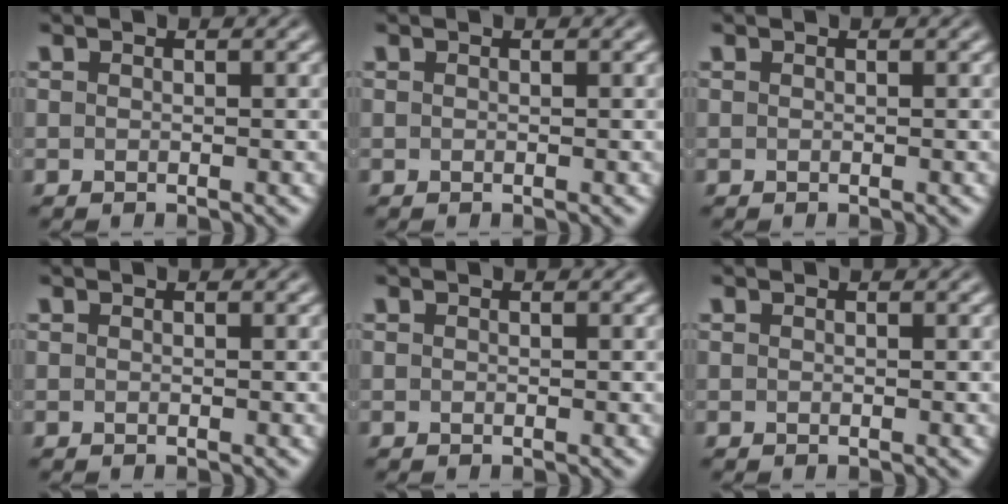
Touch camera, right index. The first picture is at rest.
{"total": 0.0}
{"total": 0.0}
{"total": 0.0}
{"total": 0.0}
{"total": 0.0}